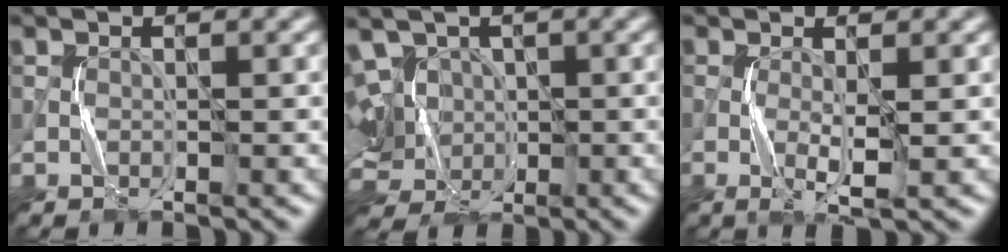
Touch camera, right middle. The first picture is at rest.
{"total": 9.9, "force": [2.0, 6.8, 6.9], "torque": [-0.133, 0.018, 0.019]}
{"total": 2.5, "force": [-0.3, 0.4, 2.5], "torque": [-0.054, -0.007, -0.004]}